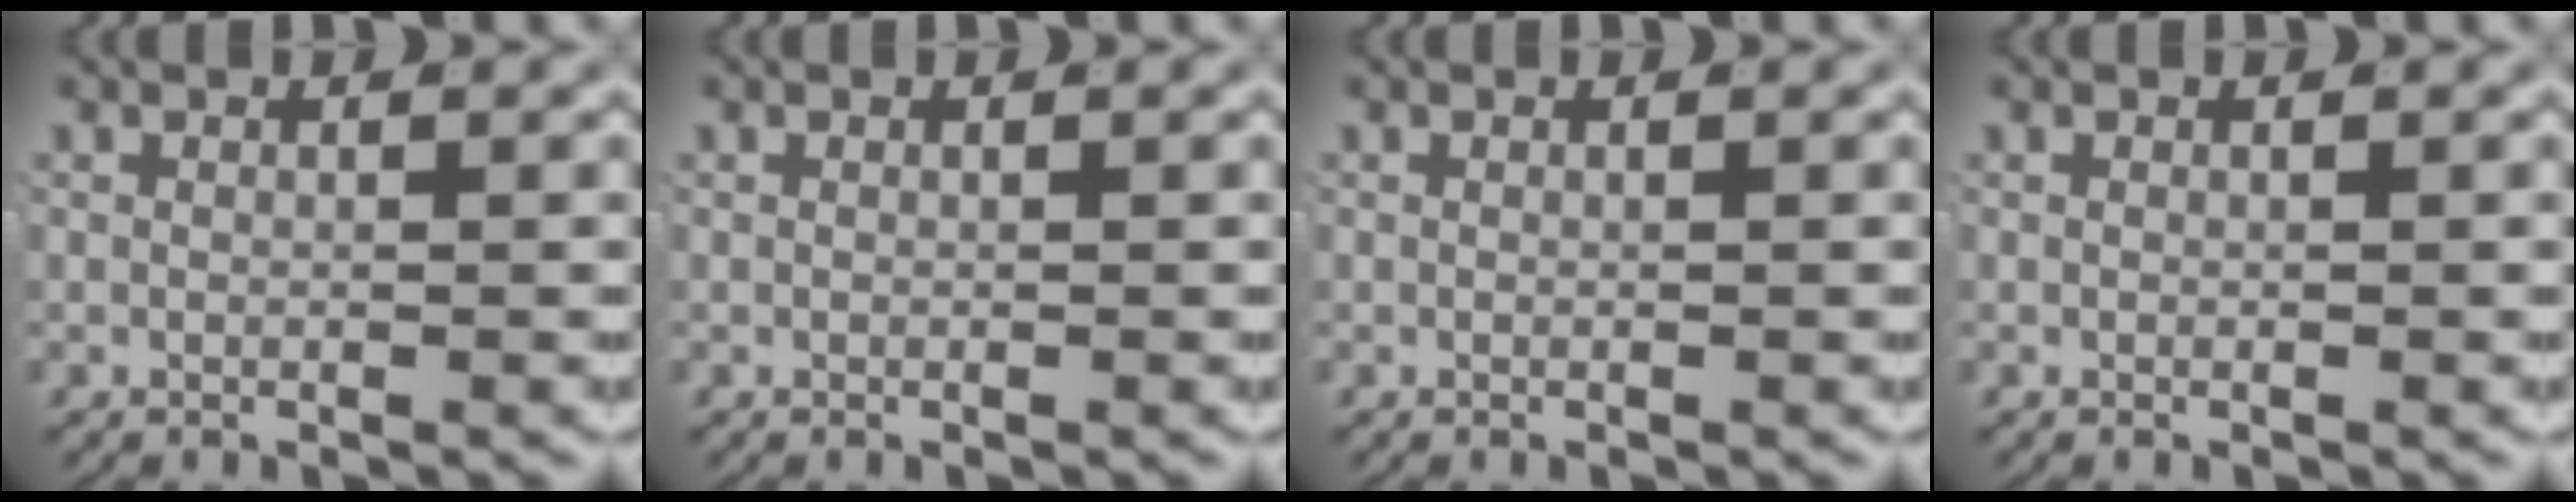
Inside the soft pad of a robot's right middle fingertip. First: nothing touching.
{"total": 0.0}
{"total": 0.0}
{"total": 0.0}